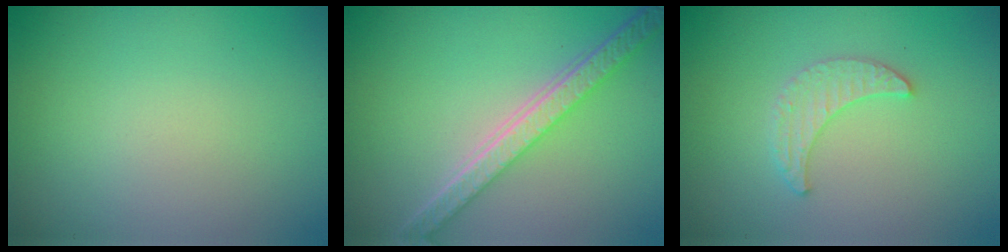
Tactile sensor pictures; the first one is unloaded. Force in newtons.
{"total": 5.5, "press": 4.1, "slide": 3.6}
{"total": 2.2, "press": 2.2, "slide": 0.5}